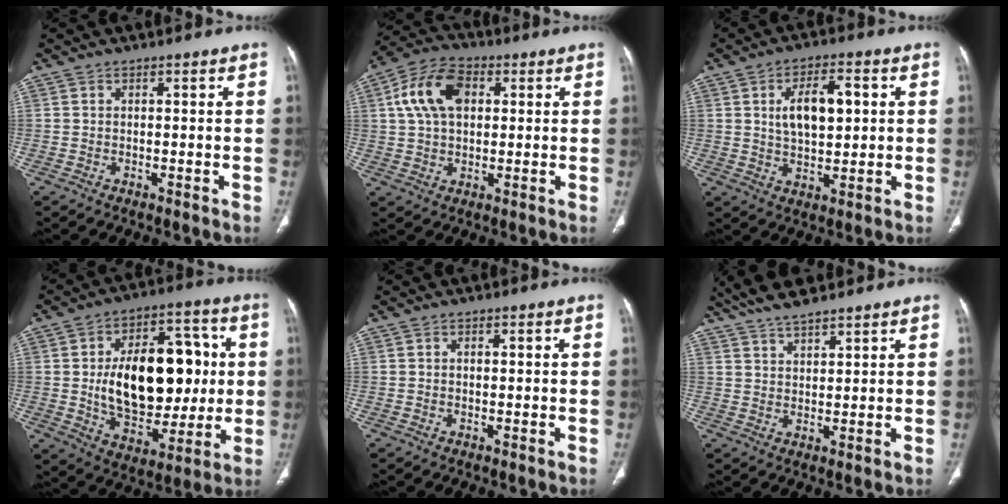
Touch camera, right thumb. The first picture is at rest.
{"total": 11.9, "force": [2.9, 7.6, 8.6], "torque": [-0.155, 0.017, 0.047]}
{"total": 9.8, "force": [2.0, 5.0, 8.2], "torque": [-0.120, 0.000, 0.035]}
{"total": 24.4, "force": [1.4, 14.5, 19.5], "torque": [-0.262, 0.008, 0.033]}
{"total": 0.8, "force": [0.1, 0.4, 0.6], "torque": [-0.016, 0.002, 0.003]}
{"total": 8.0, "force": [6.8, 1.7, 3.8], "torque": [-0.067, -0.011, 0.128]}